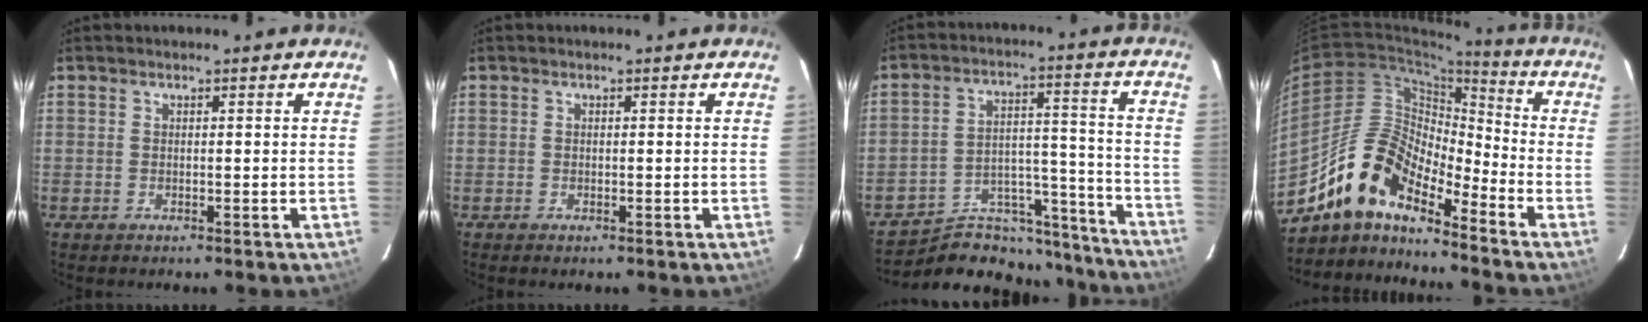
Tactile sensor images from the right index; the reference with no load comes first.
{"total": 0.0}
{"total": 19.7, "force": [-17.8, 7.5, 3.7], "torque": [-0.059, 0.067, -0.246]}
{"total": 14.0, "force": [-11.5, 4.3, 6.8], "torque": [-0.121, 0.010, -0.228]}